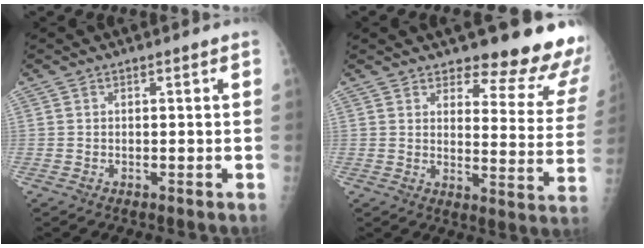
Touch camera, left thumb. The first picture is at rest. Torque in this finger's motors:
{"motor_torque": [0.13, 0.21, 0.17, 0.05, 0.12]}